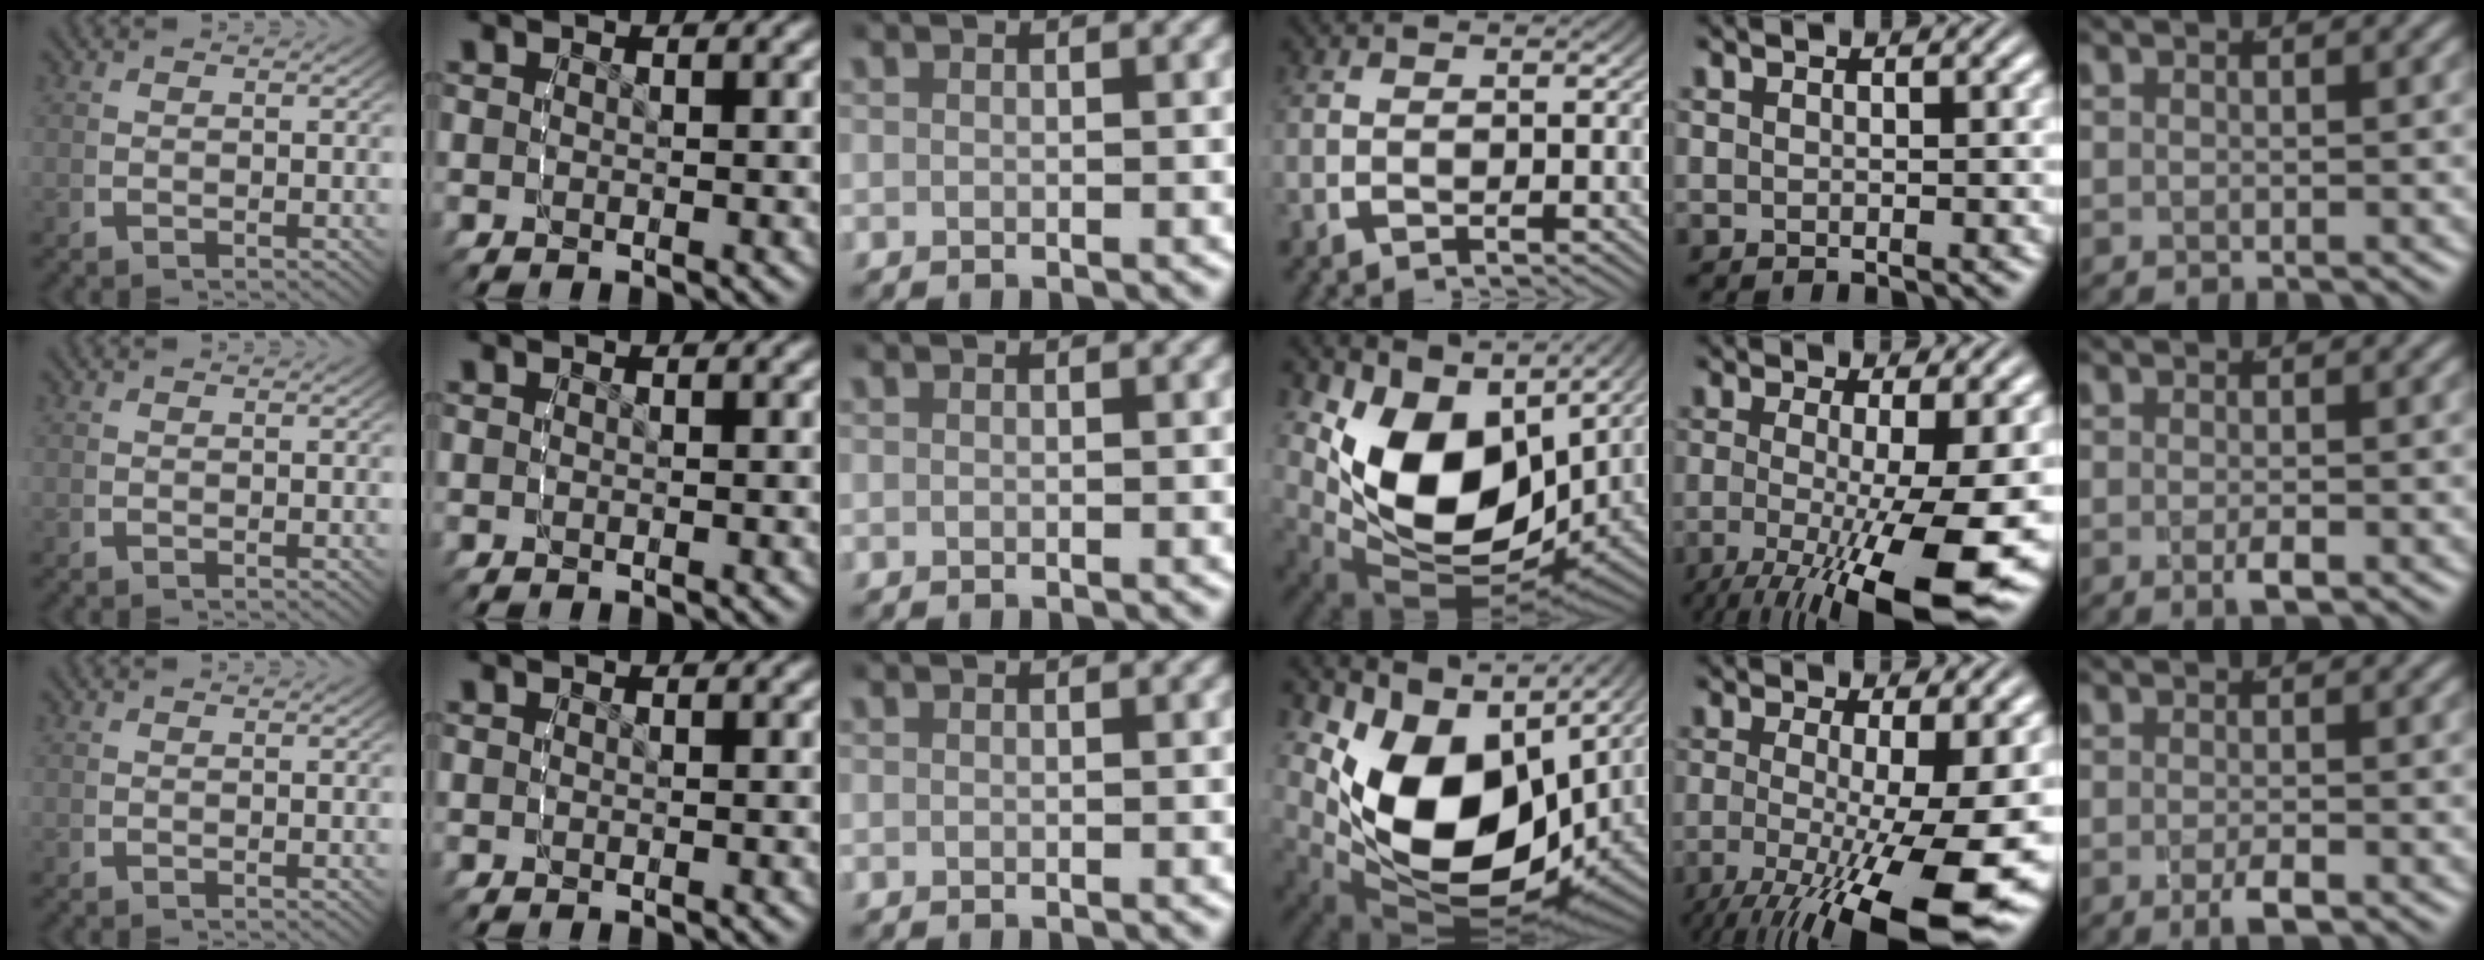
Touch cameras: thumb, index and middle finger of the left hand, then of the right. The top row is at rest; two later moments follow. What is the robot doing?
{"motion": "lift_and_place", "object": "markers"}